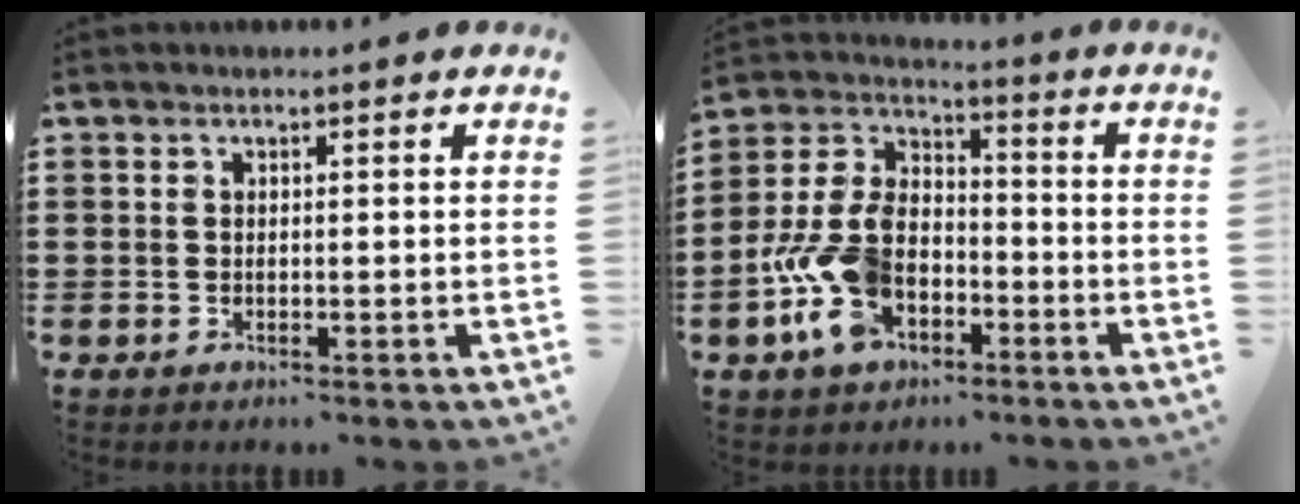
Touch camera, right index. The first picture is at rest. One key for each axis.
{"total": 12.0, "fx": -4.5, "fy": 7.5, "fz": 8.3, "tx": -0.225, "ty": -0.001, "tz": -0.093}